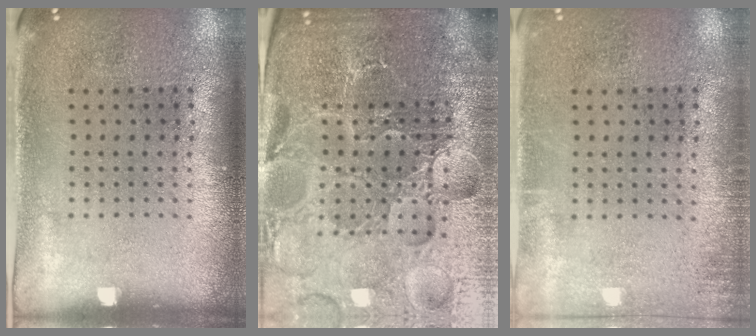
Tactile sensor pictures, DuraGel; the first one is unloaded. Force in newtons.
{"total": 6.5, "press": 5.8, "slide": 3.0}
{"total": 1.2, "press": 1.1, "slide": 0.2}